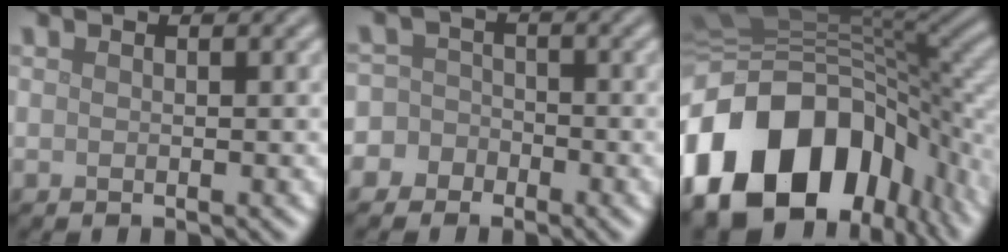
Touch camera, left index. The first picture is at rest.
{"total": 5.5, "force": [-2.7, 4.7, 0.5], "torque": [0.014, 0.011, -0.076]}
{"total": 18.4, "force": [-7.2, 12.0, 11.8], "torque": [-0.250, -0.024, -0.120]}